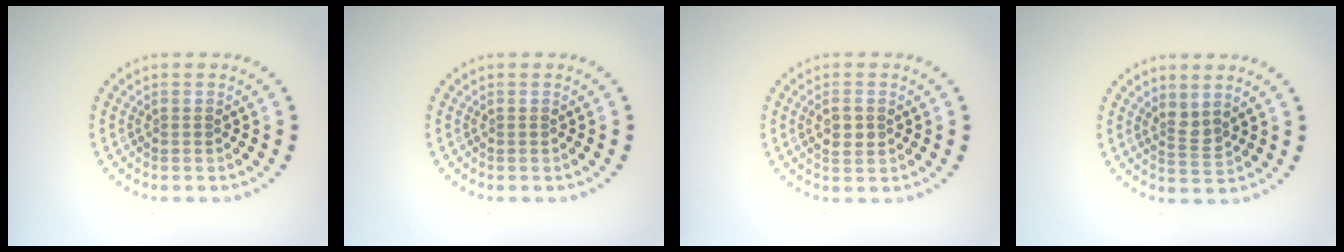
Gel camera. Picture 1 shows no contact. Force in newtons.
{"total": 0.0}
{"total": 1.9, "press": 1.9, "slide": 0.4}
{"total": 1.7, "press": 1.3, "slide": 1.1}